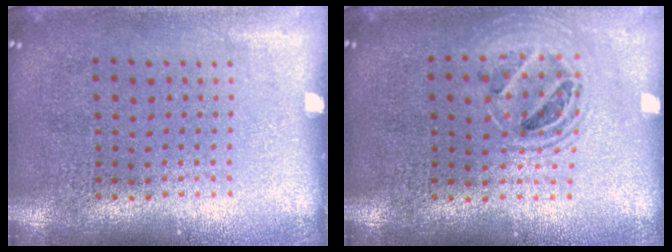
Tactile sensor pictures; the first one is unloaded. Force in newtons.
{"total": 1.4, "press": 1.2, "slide": 0.7}